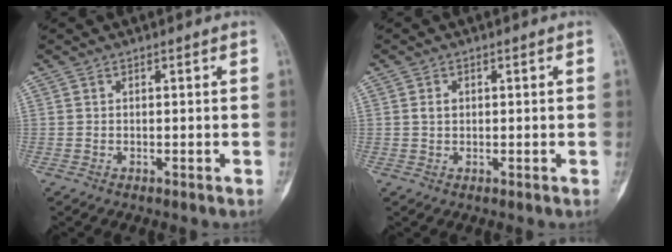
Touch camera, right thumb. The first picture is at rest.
{"total": 1.5, "force": [0.3, 1.1, 0.9], "torque": [-0.014, 0.002, 0.007]}